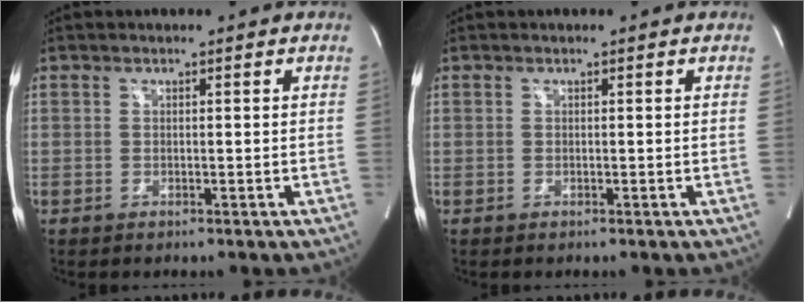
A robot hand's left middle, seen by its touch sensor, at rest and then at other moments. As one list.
[{"total": 0.0}]